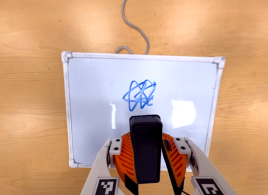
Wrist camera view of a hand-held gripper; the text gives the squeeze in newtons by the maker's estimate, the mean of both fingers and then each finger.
{"total": 8.4, "left": 9.0, "right": 7.7}